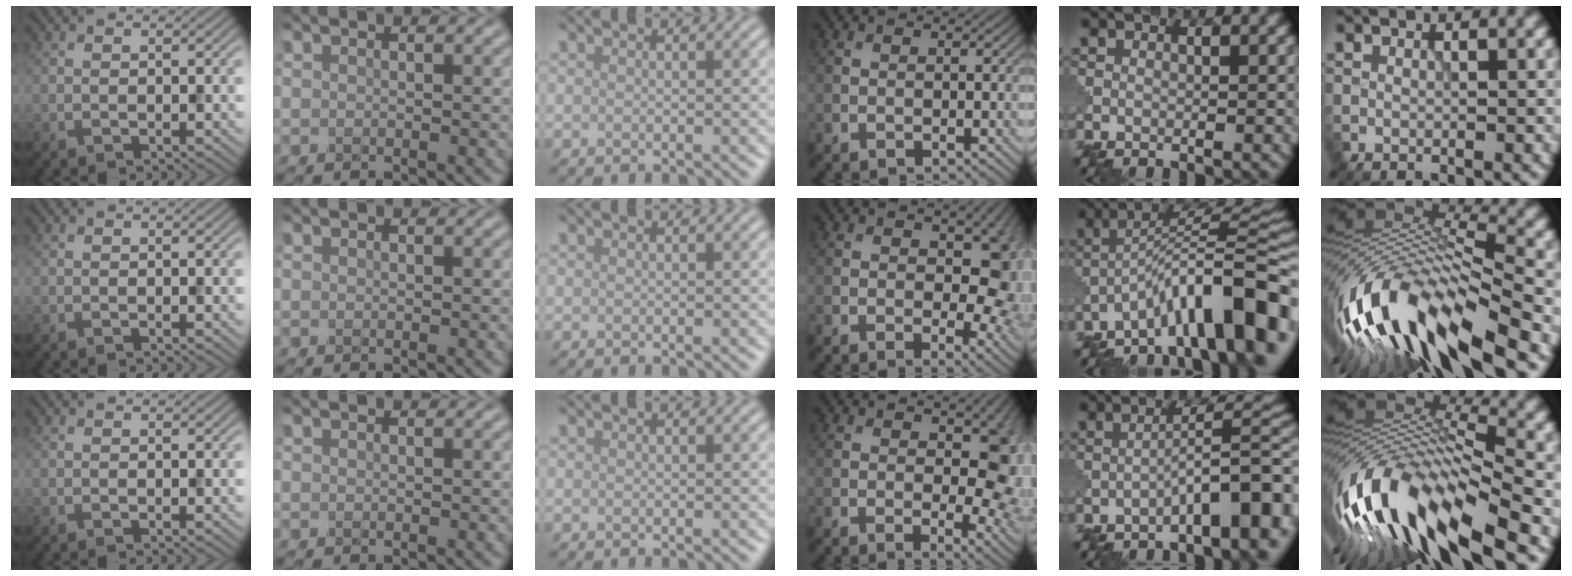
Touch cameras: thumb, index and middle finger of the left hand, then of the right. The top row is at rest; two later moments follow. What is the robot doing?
{"motion": "shake", "object": "medicine bottle"}